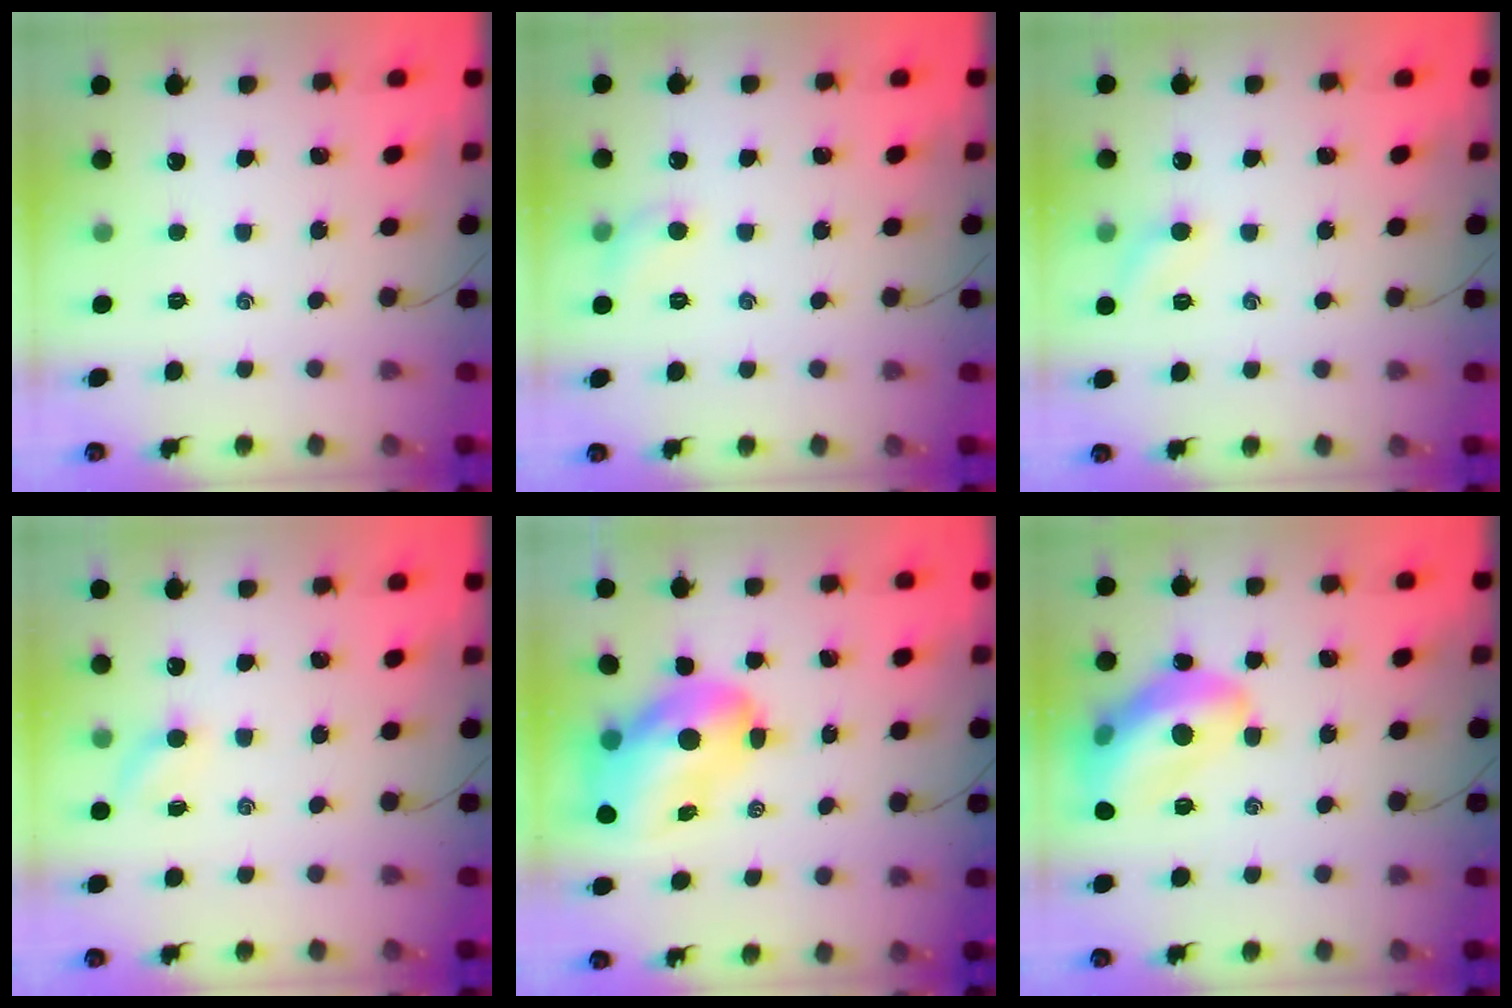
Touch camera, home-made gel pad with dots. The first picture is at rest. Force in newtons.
{"total": 5.2, "press": 5.0, "slide": 1.2}
{"total": 6.2, "press": 5.9, "slide": 1.9}
{"total": 3.6, "press": 3.4, "slide": 1.3}
{"total": 10.4, "press": 10.0, "slide": 3.1}
{"total": 16.4, "press": 16.3, "slide": 1.8}